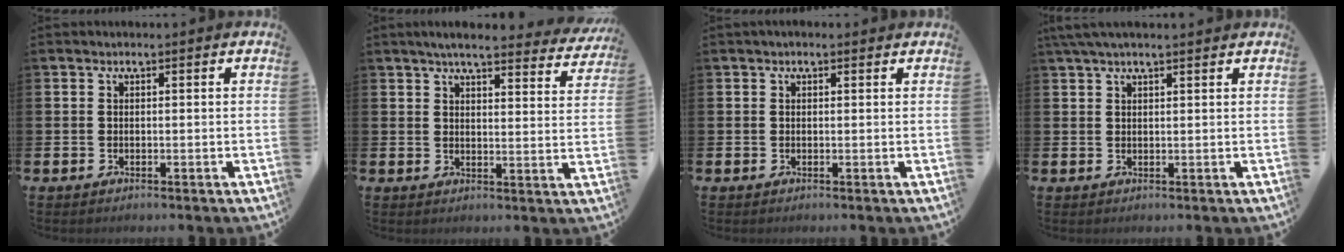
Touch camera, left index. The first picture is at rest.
{"total": 5.0, "force": [4.5, 0.6, 1.9], "torque": [-0.040, -0.028, 0.074]}
{"total": 0.8, "force": [0.5, 0.5, 0.3], "torque": [-0.003, 0.005, 0.007]}
{"total": 3.0, "force": [2.5, 0.4, 1.7], "torque": [-0.036, 0.000, 0.045]}